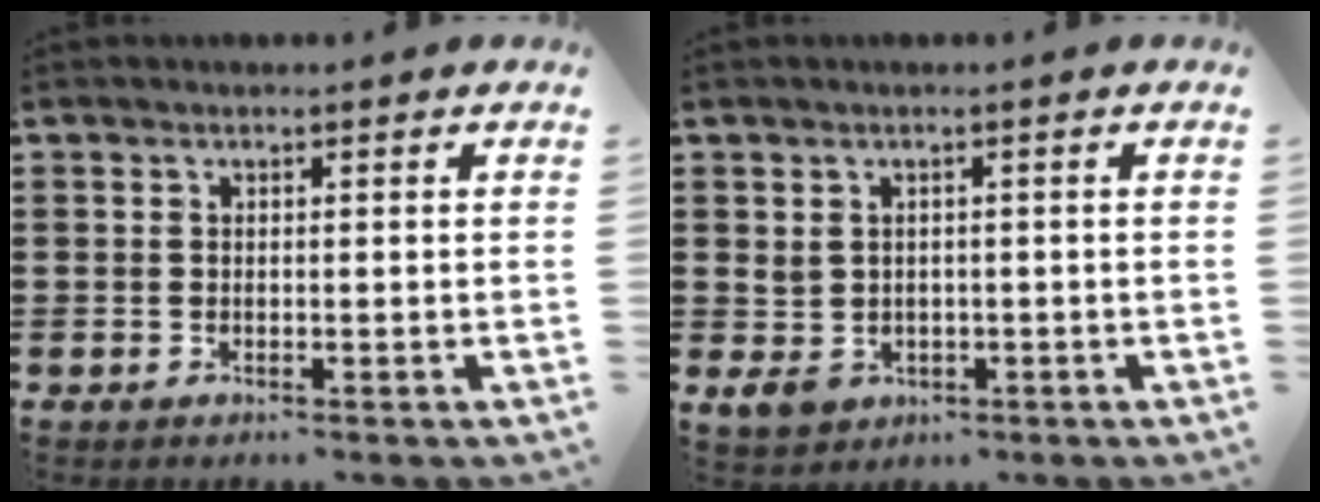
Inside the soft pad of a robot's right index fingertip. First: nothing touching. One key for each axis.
{"total": 2.8, "fx": -0.3, "fy": 2.2, "fz": 1.6, "tx": -0.051, "ty": -0.004, "tz": -0.011}